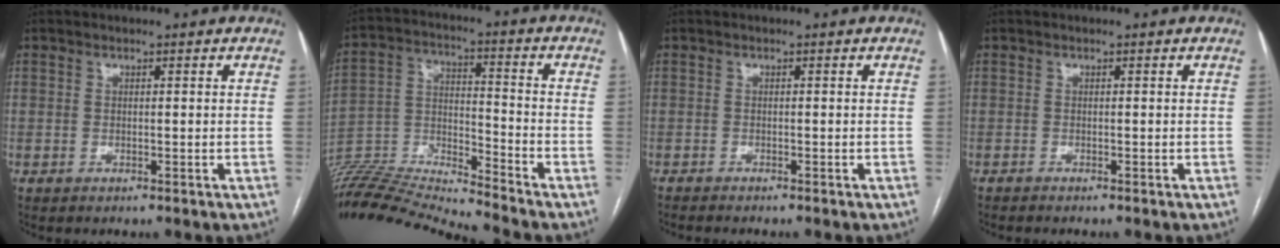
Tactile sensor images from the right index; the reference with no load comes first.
{"total": 15.6, "force": [-15.2, -2.3, 3.1], "torque": [-0.057, 0.026, -0.273]}
{"total": 2.8, "force": [-2.5, 0.3, 1.3], "torque": [-0.022, -0.006, -0.033]}
{"total": 1.4, "force": [-1.3, 0.0, 0.6], "torque": [-0.010, -0.002, -0.015]}